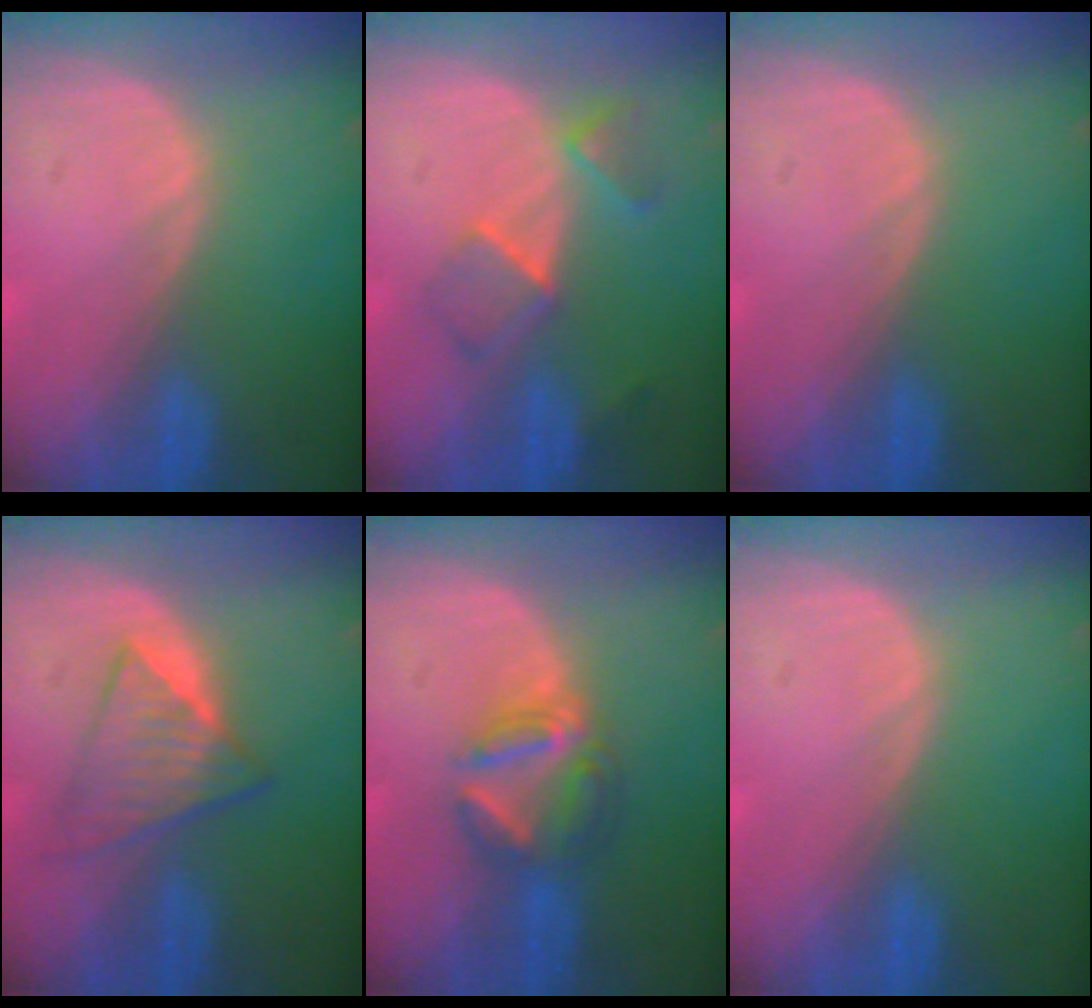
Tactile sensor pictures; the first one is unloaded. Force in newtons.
{"total": 5.6, "press": 4.9, "slide": 2.7}
{"total": 0.0}
{"total": 6.0, "press": 5.8, "slide": 1.6}
{"total": 6.2, "press": 5.5, "slide": 2.8}
{"total": 0.0}